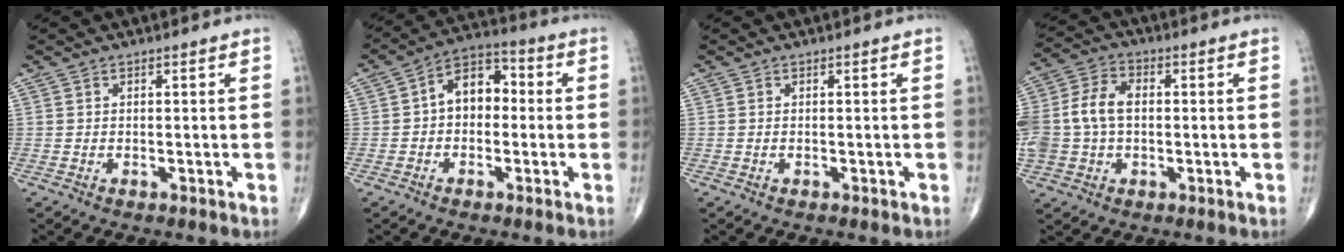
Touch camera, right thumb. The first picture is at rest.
{"total": 8.6, "force": [0.0, 6.0, 6.2], "torque": [-0.066, 0.034, -0.015]}
{"total": 0.0}
{"total": 11.7, "force": [0.0, 8.2, 8.4], "torque": [-0.173, 0.030, 0.000]}